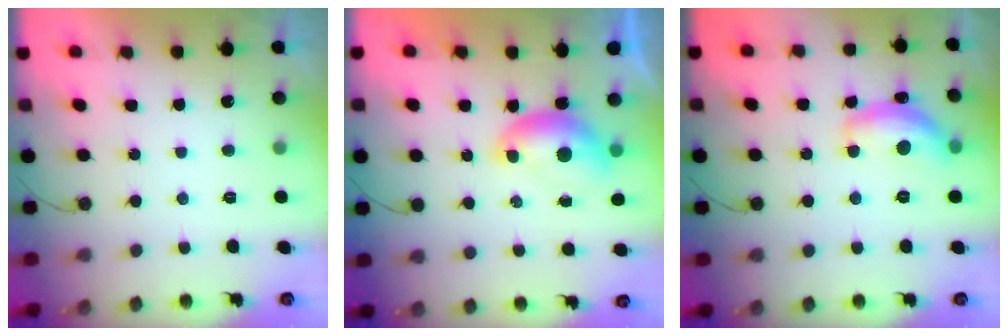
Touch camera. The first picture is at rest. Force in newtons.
{"total": 7.2, "press": 7.1, "slide": 0.6}
{"total": 13.4, "press": 13.3, "slide": 0.5}